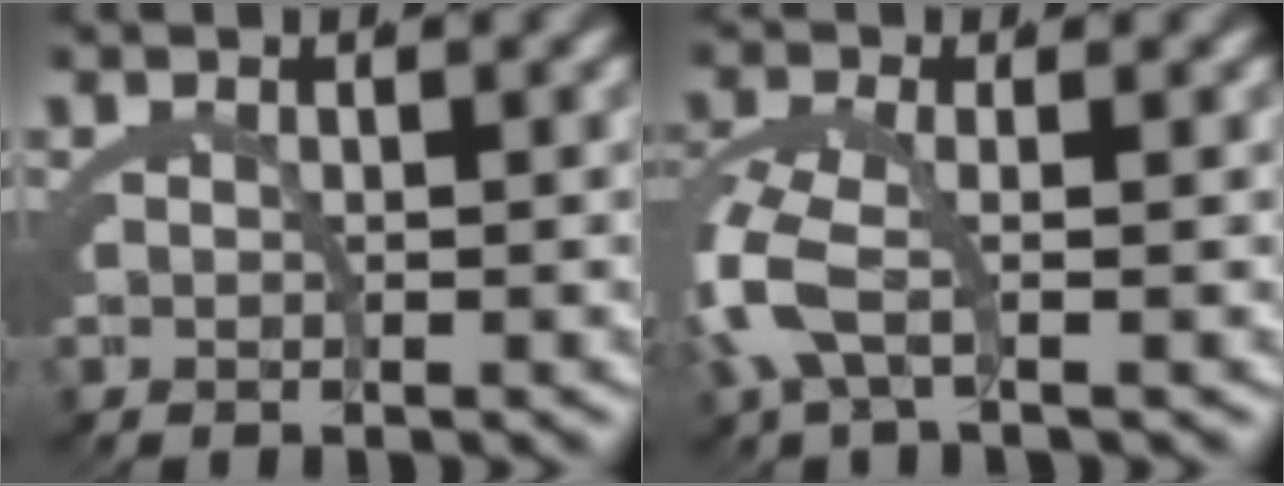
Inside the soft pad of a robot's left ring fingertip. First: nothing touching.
{"total": 4.0, "force": [-0.9, 1.5, 3.6], "torque": [-0.112, -0.021, -0.005]}